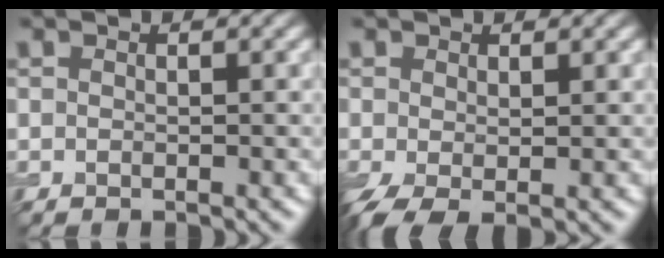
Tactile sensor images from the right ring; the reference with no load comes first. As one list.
[{"total": 3.0, "force": [-0.7, 1.4, 2.6], "torque": [-0.063, -0.010, -0.013]}]